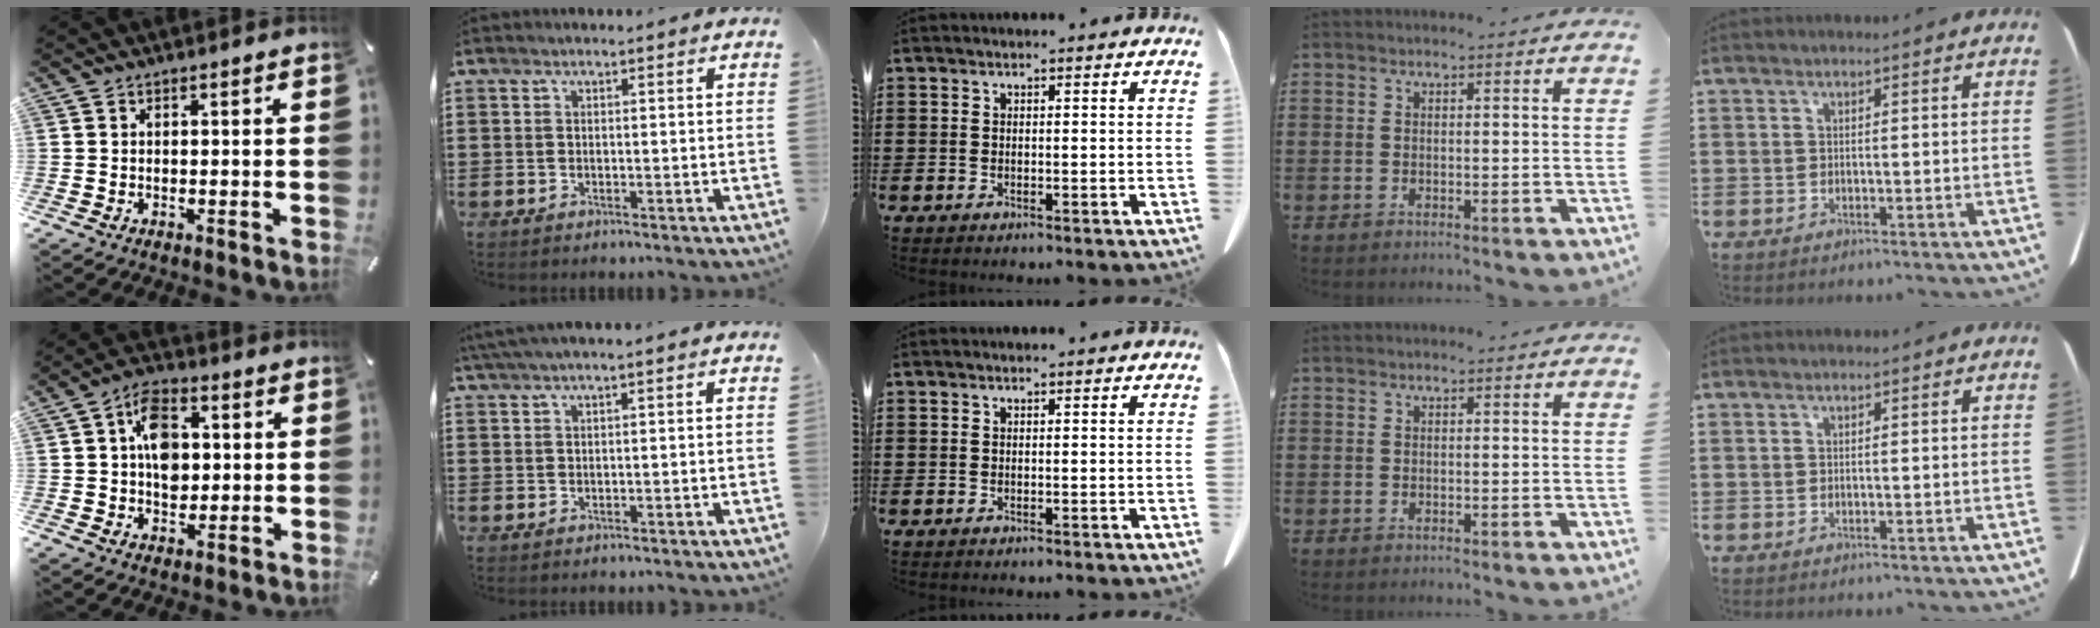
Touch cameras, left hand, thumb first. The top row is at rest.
{"thumb": {"total": 10.3, "force": [1.2, 7.5, 7.0], "torque": [-0.102, 0.003, 0.021]}, "index": {"total": 1.6, "force": [0.8, -0.1, 1.3], "torque": [-0.024, -0.002, 0.016]}}